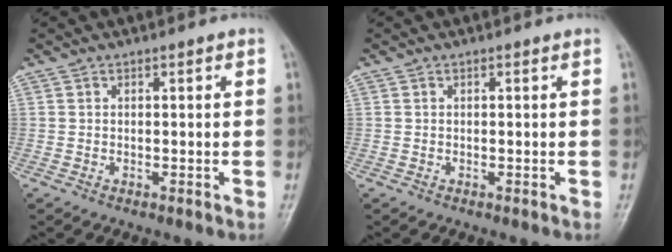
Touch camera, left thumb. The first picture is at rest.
{"total": 0.0}